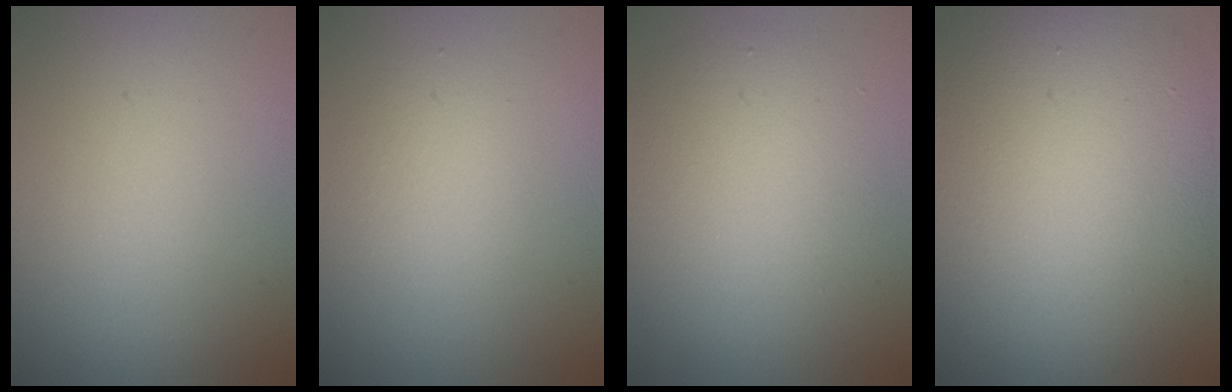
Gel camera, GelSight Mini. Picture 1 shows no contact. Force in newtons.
{"total": 1.9, "press": 1.9, "slide": 0.1}
{"total": 5.1, "press": 5.1, "slide": 0.5}
{"total": 12.5, "press": 12.4, "slide": 0.9}